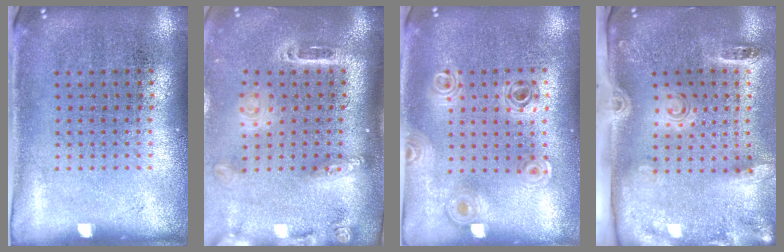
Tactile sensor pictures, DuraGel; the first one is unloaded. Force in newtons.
{"total": 2.5, "press": 1.9, "slide": 1.7}
{"total": 0.9, "press": 0.9, "slide": 0.1}
{"total": 2.8, "press": 1.9, "slide": 2.1}